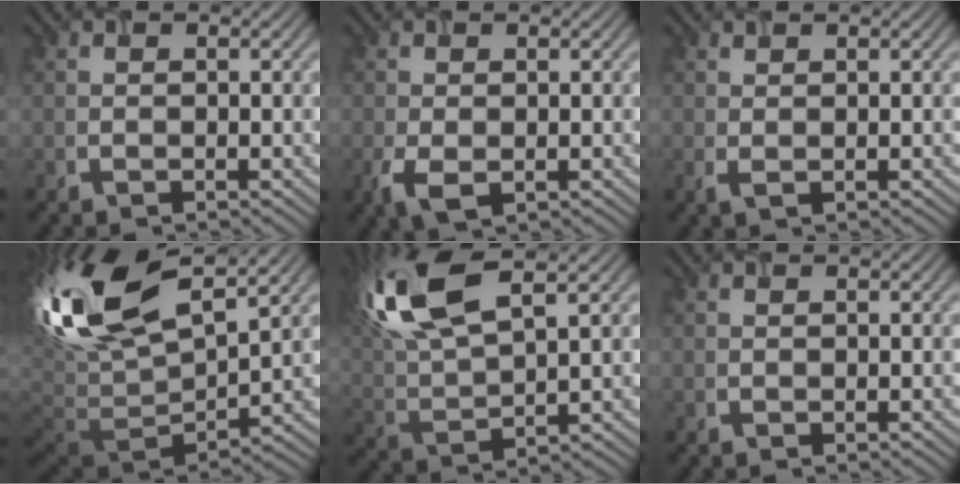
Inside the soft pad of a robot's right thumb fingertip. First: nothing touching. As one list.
[{"total": 3.2, "force": [-1.0, 2.0, 2.3], "torque": [-0.063, -0.016, -0.016]}, {"total": 1.1, "force": [0.5, 0.5, 0.8], "torque": [-0.024, 0.000, 0.012]}, {"total": 17.1, "force": [6.5, 8.2, 13.6], "torque": [-0.316, 0.013, 0.116]}, {"total": 13.6, "force": [7.0, 5.0, 10.6], "torque": [-0.261, 0.021, 0.137]}, {"total": 0.0}]